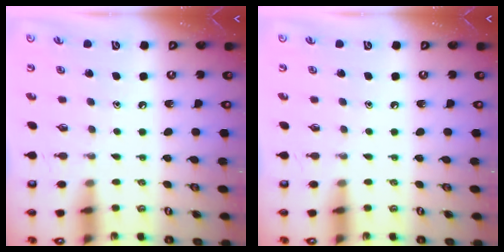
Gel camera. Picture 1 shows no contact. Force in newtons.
{"total": 0.0}